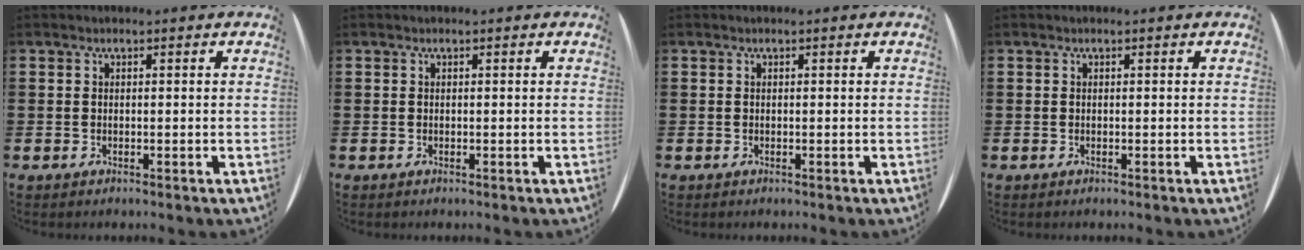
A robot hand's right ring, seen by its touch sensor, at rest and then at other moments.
{"total": 0.0}
{"total": 0.0}
{"total": 0.0}